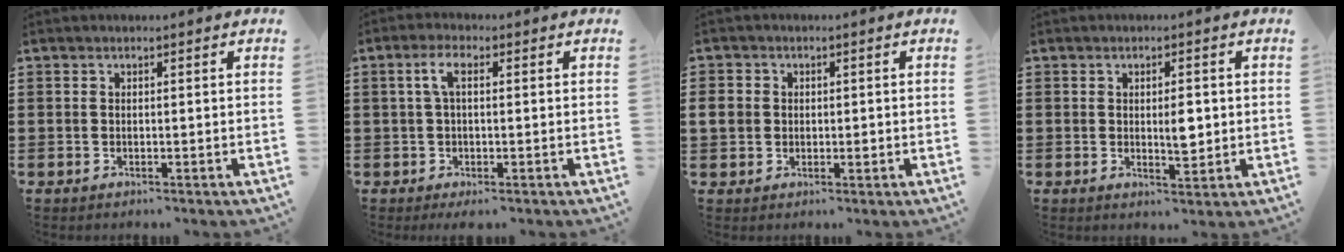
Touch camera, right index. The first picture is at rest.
{"total": 3.6, "force": [0.2, 0.9, 3.4], "torque": [-0.071, 0.008, -0.002]}
{"total": 3.0, "force": [0.0, 2.7, 1.4], "torque": [-0.044, 0.006, -0.005]}
{"total": 3.5, "force": [0.2, 1.4, 3.2], "torque": [-0.047, -0.004, 0.000]}